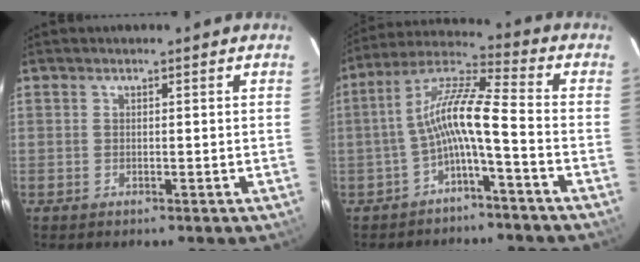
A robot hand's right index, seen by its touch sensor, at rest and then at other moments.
{"total": 9.4, "force": [-3.2, 0.6, 8.8], "torque": [-0.196, 0.022, -0.062]}